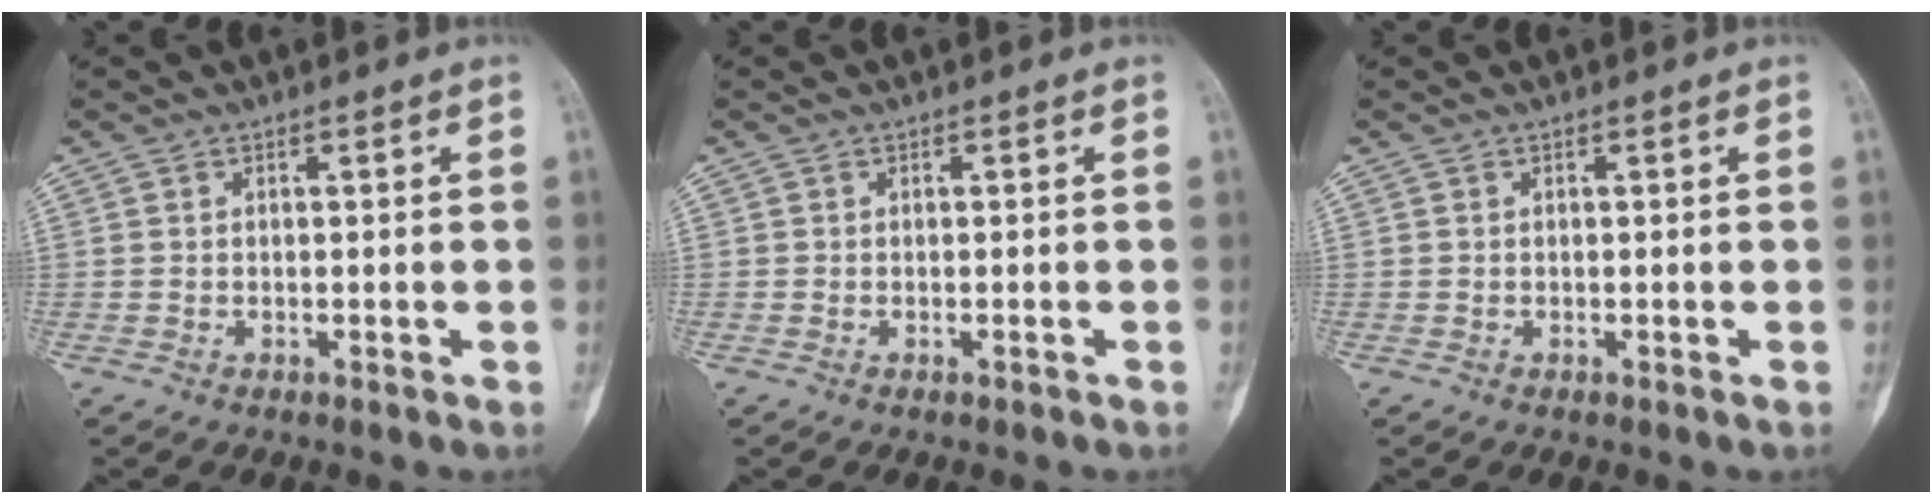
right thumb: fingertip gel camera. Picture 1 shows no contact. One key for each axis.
{"total": 0.0}
{"total": 0.0}